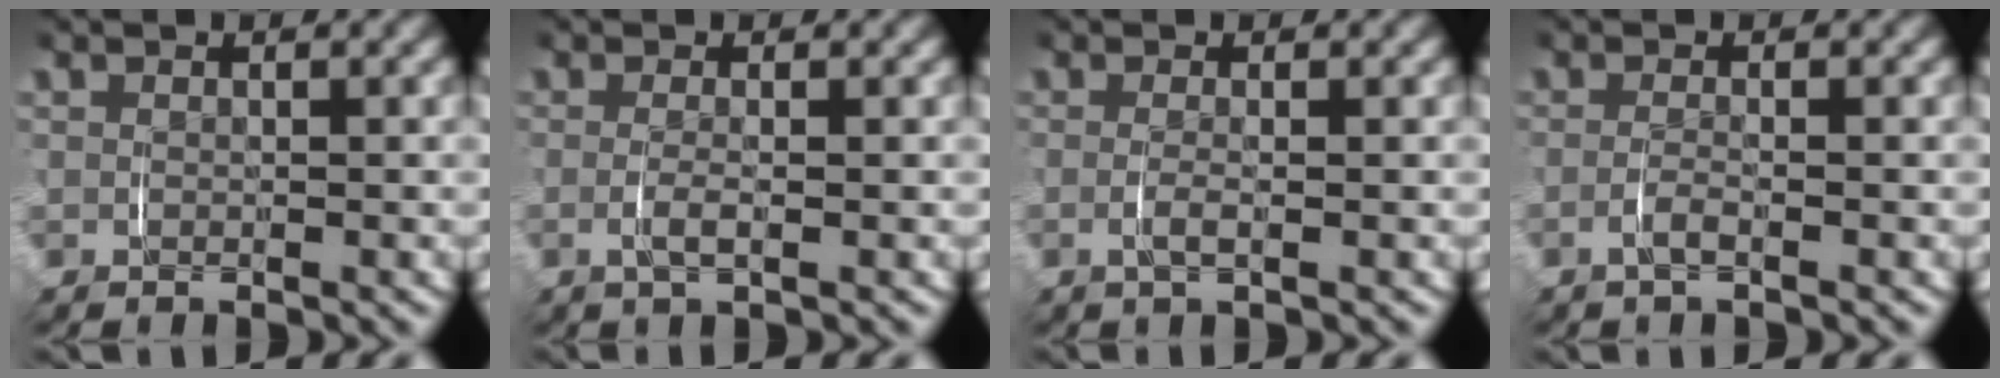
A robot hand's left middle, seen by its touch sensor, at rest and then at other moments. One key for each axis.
{"total": 1.4, "fx": -0.5, "fy": 0.0, "fz": 1.3, "tx": -0.027, "ty": -0.008, "tz": -0.008}
{"total": 1.2, "fx": -0.5, "fy": -0.1, "fz": 1.1, "tx": -0.023, "ty": -0.007, "tz": -0.007}
{"total": 1.3, "fx": -0.9, "fy": -0.2, "fz": 0.9, "tx": -0.020, "ty": -0.007, "tz": -0.016}